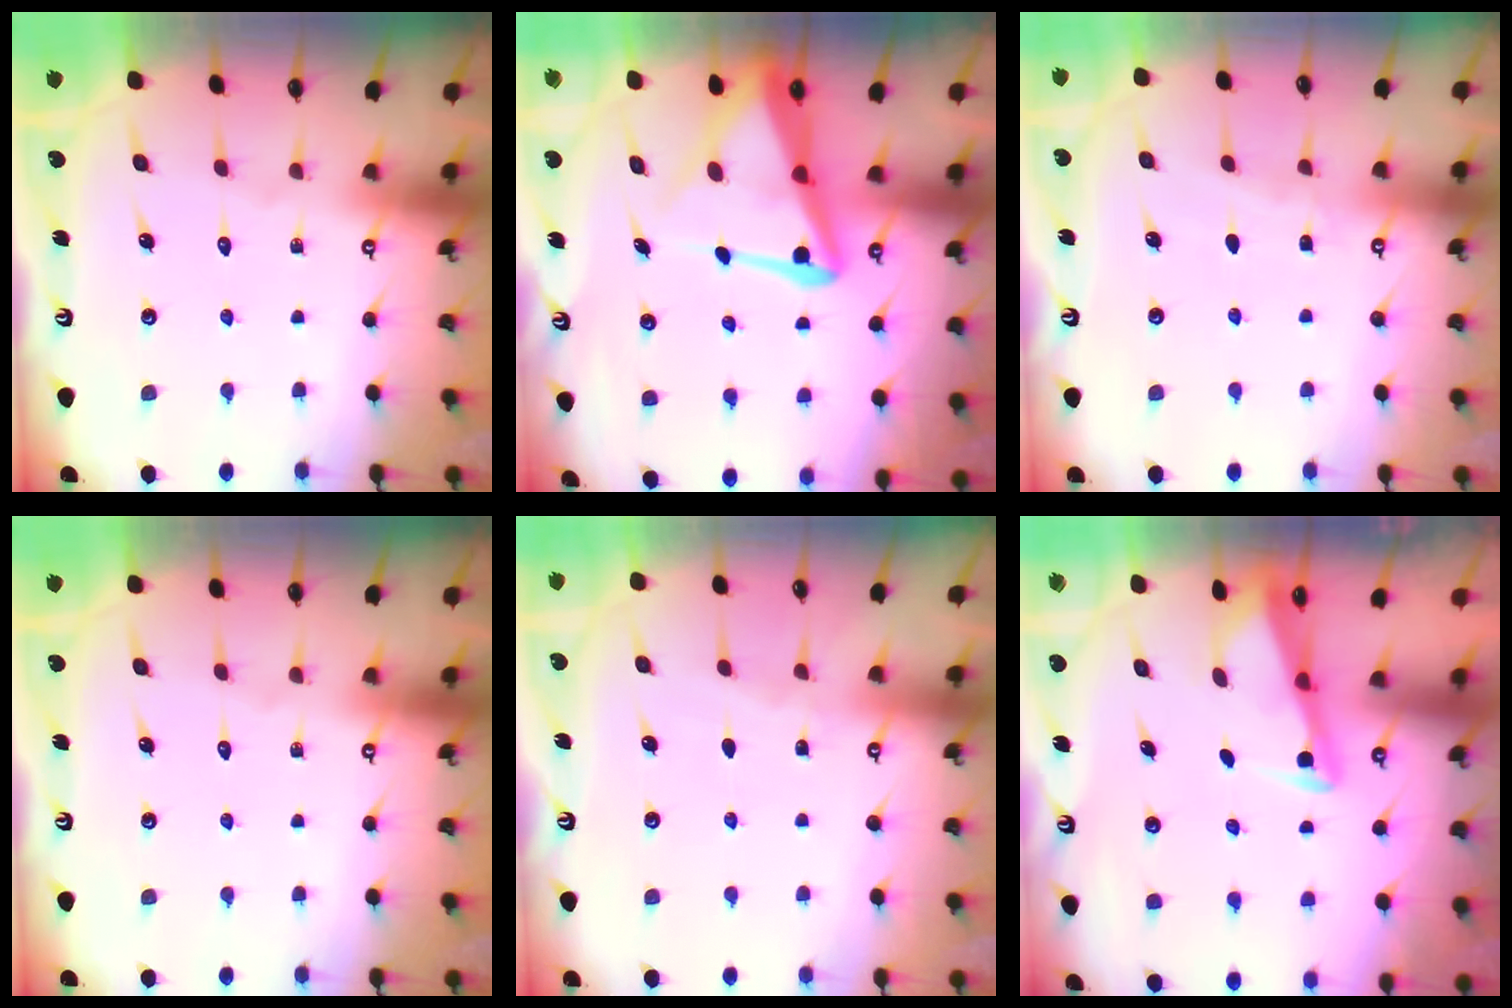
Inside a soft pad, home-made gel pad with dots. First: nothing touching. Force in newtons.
{"total": 9.1, "press": 9.1, "slide": 1.1}
{"total": 3.2, "press": 3.1, "slide": 0.3}
{"total": 0.0}
{"total": 2.7, "press": 2.7, "slide": 0.4}
{"total": 2.9, "press": 2.9, "slide": 0.3}